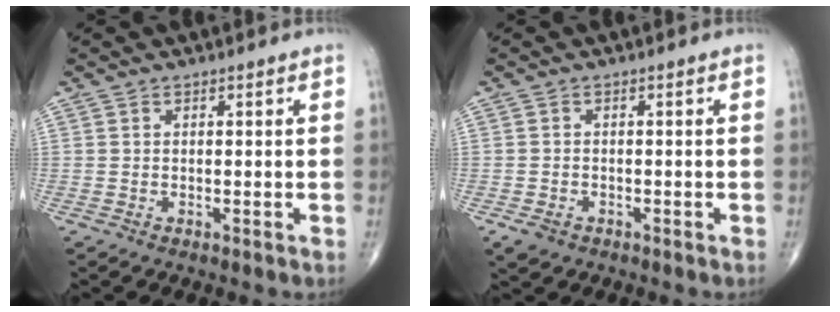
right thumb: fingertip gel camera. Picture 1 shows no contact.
{"total": 2.4, "force": [-1.3, 1.7, 1.0], "torque": [-0.013, 0.004, -0.018]}